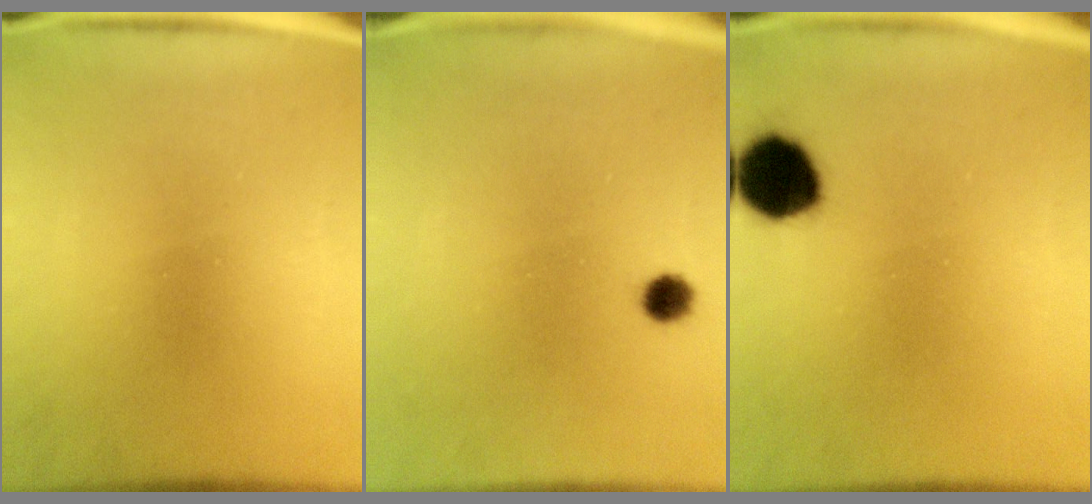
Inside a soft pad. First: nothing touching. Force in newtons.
{"total": 2.4}
{"total": 9.5}